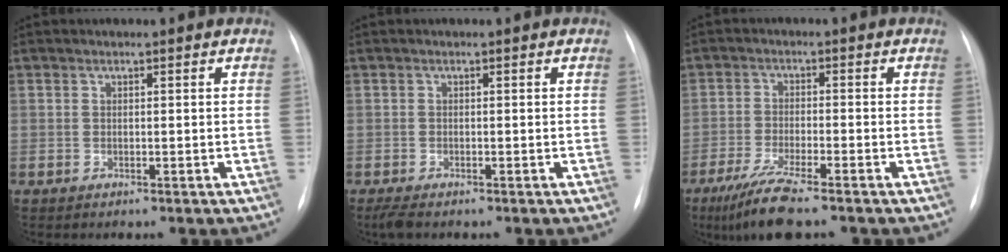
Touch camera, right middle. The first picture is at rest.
{"total": 2.1, "force": [-1.6, 0.6, 1.3], "torque": [-0.032, -0.008, -0.027]}
{"total": 8.1, "force": [-5.9, 0.5, 5.5], "torque": [-0.109, -0.027, -0.102]}